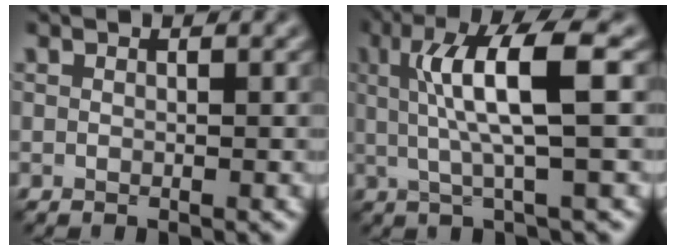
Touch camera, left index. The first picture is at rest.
{"total": 6.9, "force": [1.2, 1.2, 6.7], "torque": [-0.121, 0.006, 0.023]}